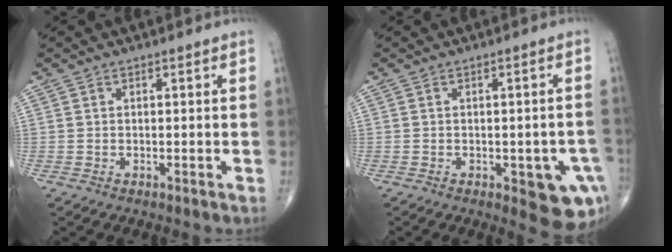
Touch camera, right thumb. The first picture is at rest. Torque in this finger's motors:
{"motor_torque": [1.23, 1.14, 0.65, -1.00, 0.20]}